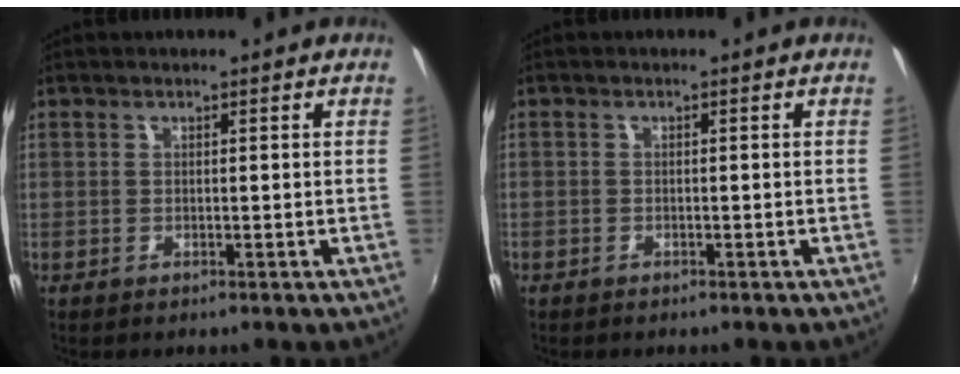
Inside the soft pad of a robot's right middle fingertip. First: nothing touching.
{"total": 1.1, "force": [-0.9, 0.7, 0.0], "torque": [-0.005, 0.003, -0.015]}